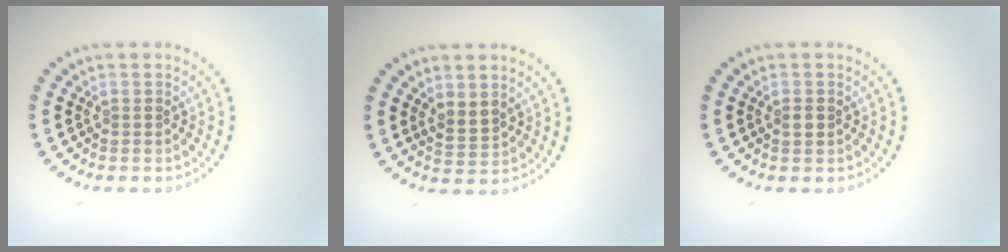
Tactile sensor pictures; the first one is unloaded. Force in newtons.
{"total": 1.9, "press": 1.8, "slide": 0.7}
{"total": 0.8, "press": 0.7, "slide": 0.3}